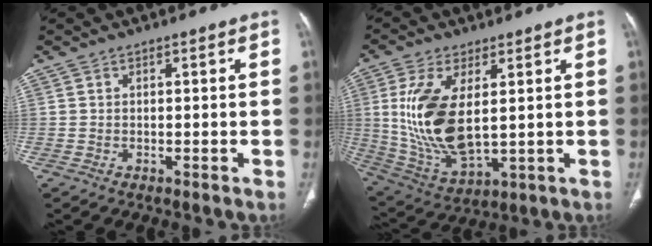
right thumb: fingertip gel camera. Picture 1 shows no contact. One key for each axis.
{"total": 15.9, "fx": 2.3, "fy": 7.6, "fz": 13.8, "tx": -0.283, "ty": -0.020, "tz": 0.063}